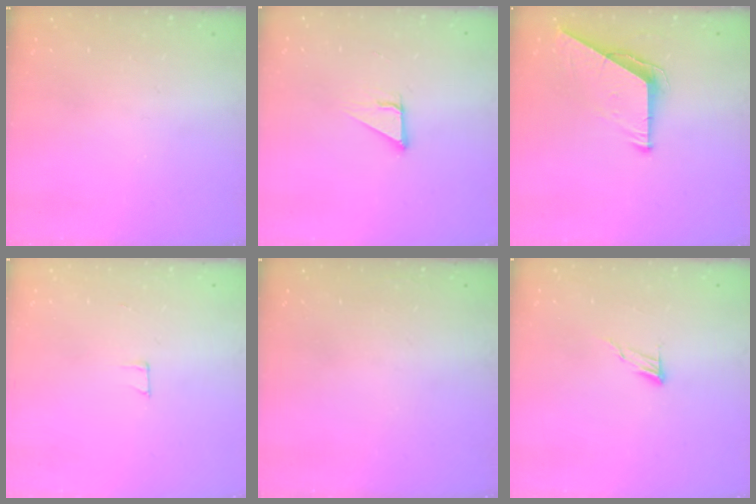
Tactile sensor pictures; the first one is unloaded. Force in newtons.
{"total": 3.6, "press": 3.6, "slide": 0.1}
{"total": 9.5, "press": 9.4, "slide": 1.0}
{"total": 3.9, "press": 3.9, "slide": 0.2}
{"total": 1.6, "press": 1.6, "slide": 0.0}
{"total": 6.1, "press": 6.1, "slide": 0.5}